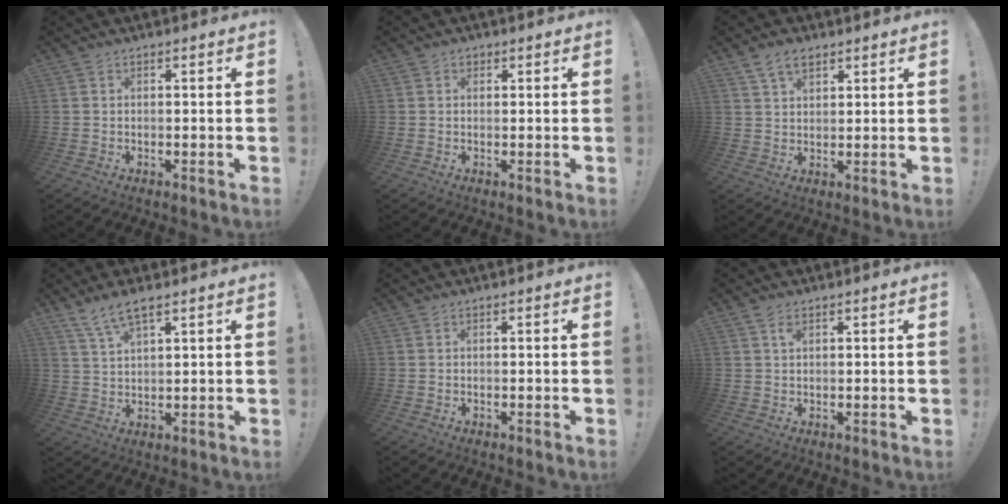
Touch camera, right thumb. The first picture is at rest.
{"total": 1.1, "force": [0.5, 0.9, 0.2], "torque": [-0.004, 0.001, 0.009]}
{"total": 6.1, "force": [3.9, 3.4, 3.3], "torque": [-0.056, -0.010, 0.073]}
{"total": 6.2, "force": [4.6, 1.4, 4.0], "torque": [-0.082, -0.017, 0.085]}
{"total": 0.0}
{"total": 2.0, "force": [1.1, 1.0, 1.3], "torque": [-0.016, -0.003, 0.018]}